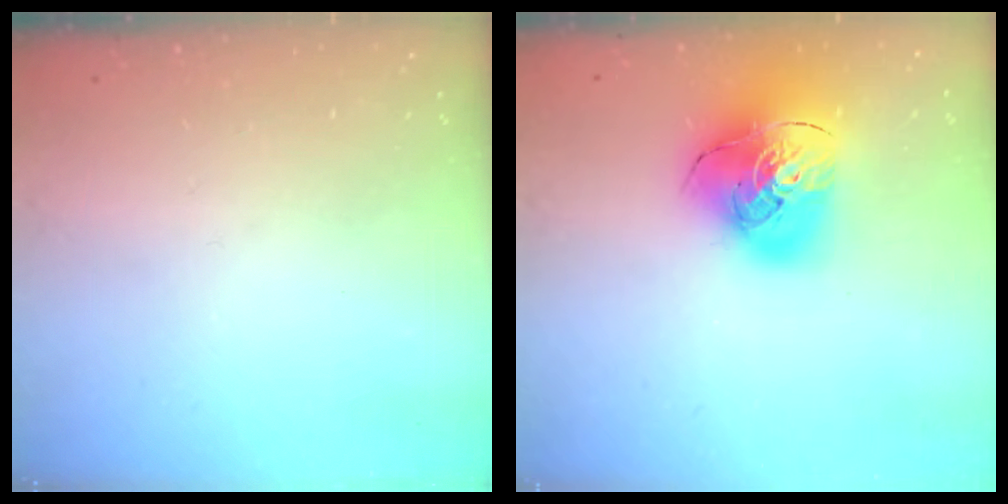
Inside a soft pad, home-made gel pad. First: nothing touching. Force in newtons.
{"total": 20.4, "press": 20.2, "slide": 2.5}